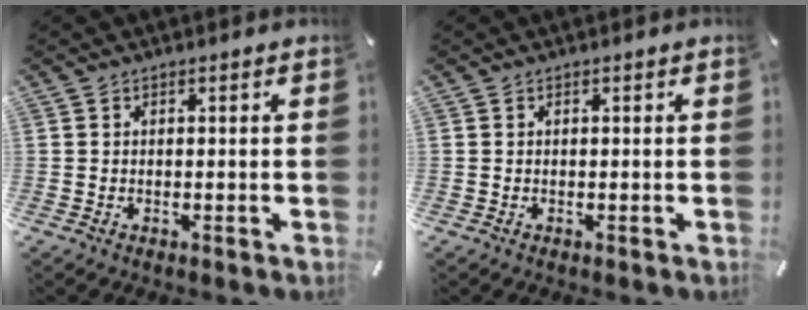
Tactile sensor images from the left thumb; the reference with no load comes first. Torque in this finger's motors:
{"motor_torque": [0.00, 0.00, 0.00, 0.00, 0.00]}